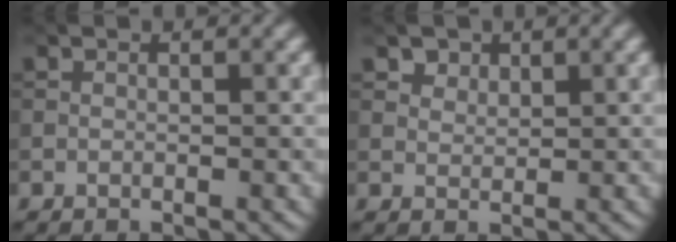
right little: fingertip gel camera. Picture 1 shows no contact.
{"total": 2.5, "force": [1.8, 1.6, 0.9], "torque": [-0.023, -0.012, 0.045]}